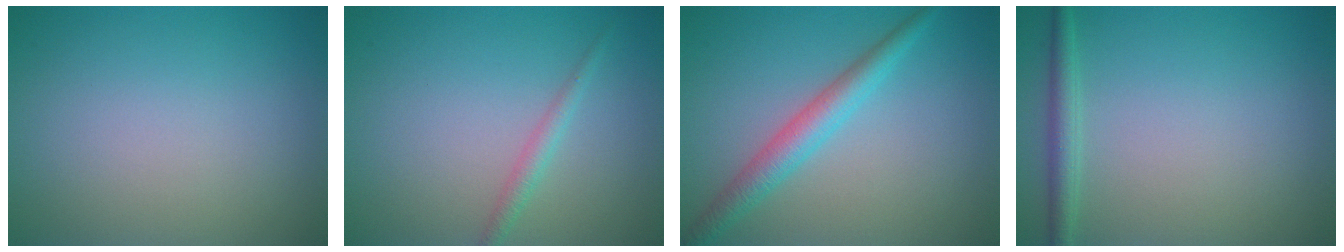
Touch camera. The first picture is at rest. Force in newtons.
{"total": 1.4, "press": 1.4, "slide": 0.0}
{"total": 3.4, "press": 3.4, "slide": 0.1}
{"total": 1.8, "press": 1.8, "slide": 0.1}